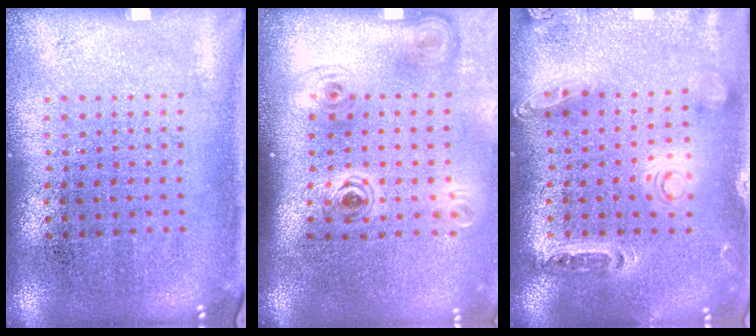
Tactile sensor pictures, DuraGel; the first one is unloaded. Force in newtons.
{"total": 2.1, "press": 1.4, "slide": 1.6}
{"total": 1.3, "press": 1.3, "slide": 0.2}